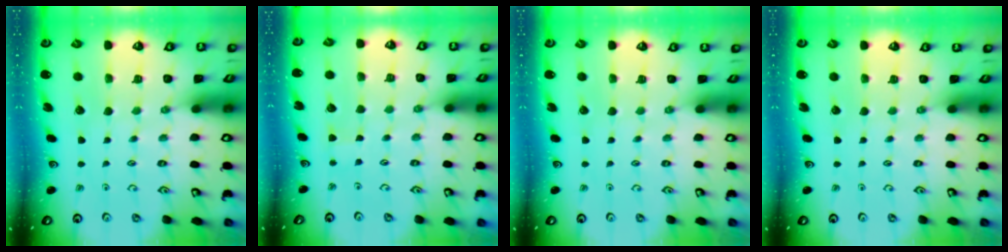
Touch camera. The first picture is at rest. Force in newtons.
{"total": 2.6, "press": 2.6, "slide": 0.2}
{"total": 0.0}
{"total": 0.0}